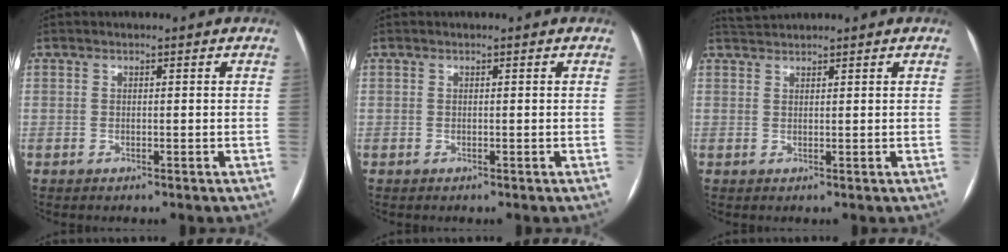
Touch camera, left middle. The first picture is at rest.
{"total": 0.0}
{"total": 2.1, "force": [2.0, -0.2, 0.0], "torque": [-0.006, 0.016, 0.046]}